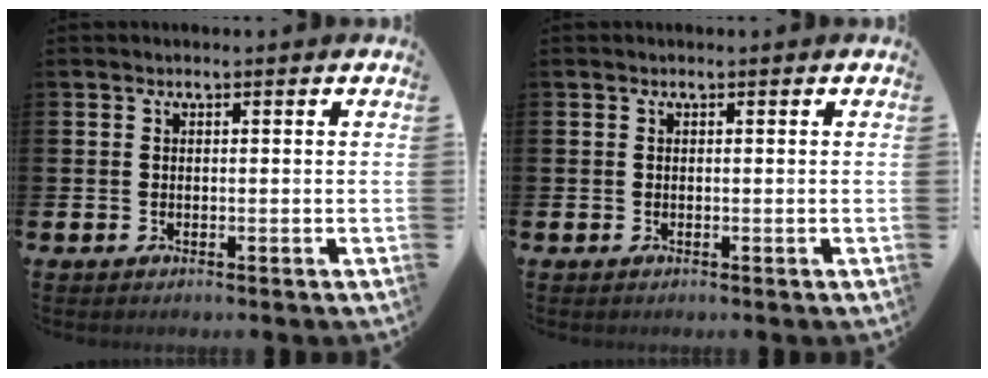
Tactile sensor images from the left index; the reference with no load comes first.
{"total": 0.0}